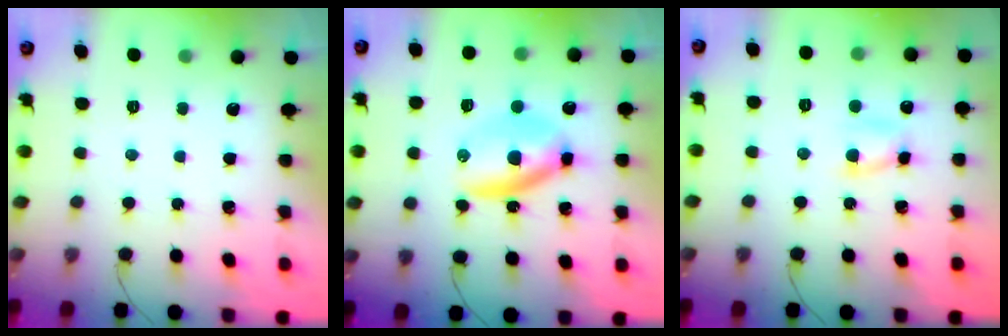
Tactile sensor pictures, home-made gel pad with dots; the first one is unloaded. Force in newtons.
{"total": 7.0, "press": 6.8, "slide": 1.6}
{"total": 5.2, "press": 5.2, "slide": 0.6}